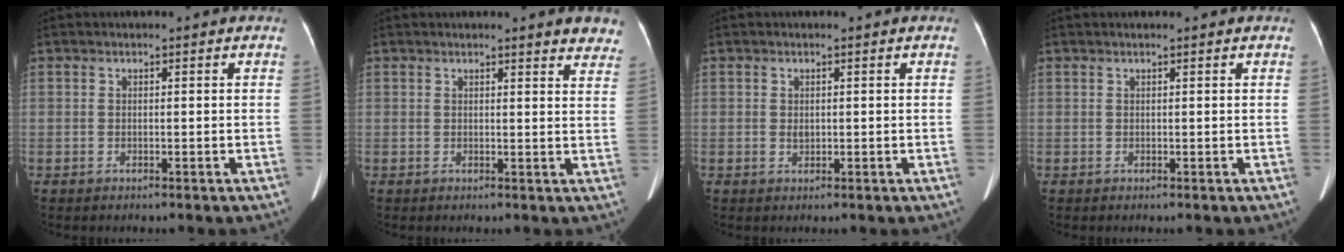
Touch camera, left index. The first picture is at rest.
{"total": 6.0, "force": [5.5, 1.1, 2.1], "torque": [-0.003, -0.014, 0.040]}
{"total": 0.9, "force": [0.1, 0.7, 0.6], "torque": [-0.012, 0.000, 0.007]}
{"total": 0.6, "force": [0.6, 0.0, 0.2], "torque": [-0.004, 0.011, 0.009]}